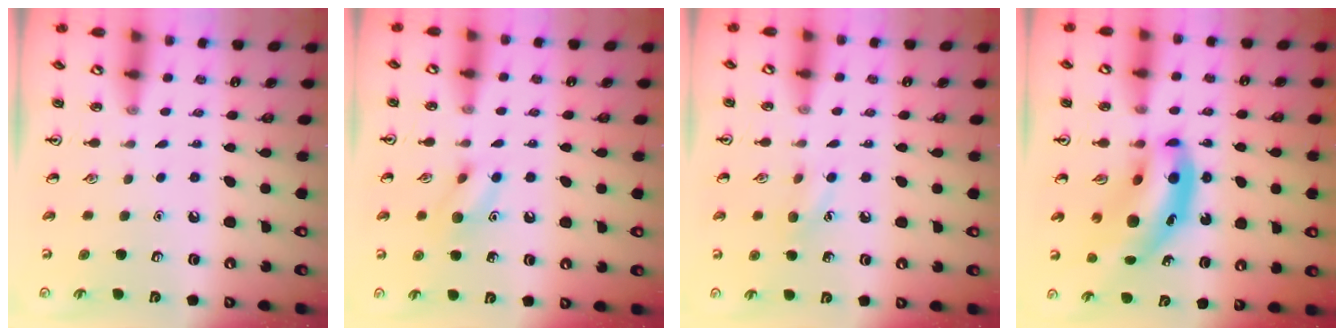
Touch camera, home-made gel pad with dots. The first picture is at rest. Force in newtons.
{"total": 8.1, "press": 8.1, "slide": 0.5}
{"total": 7.7, "press": 7.4, "slide": 1.9}
{"total": 12.8, "press": 12.2, "slide": 3.9}